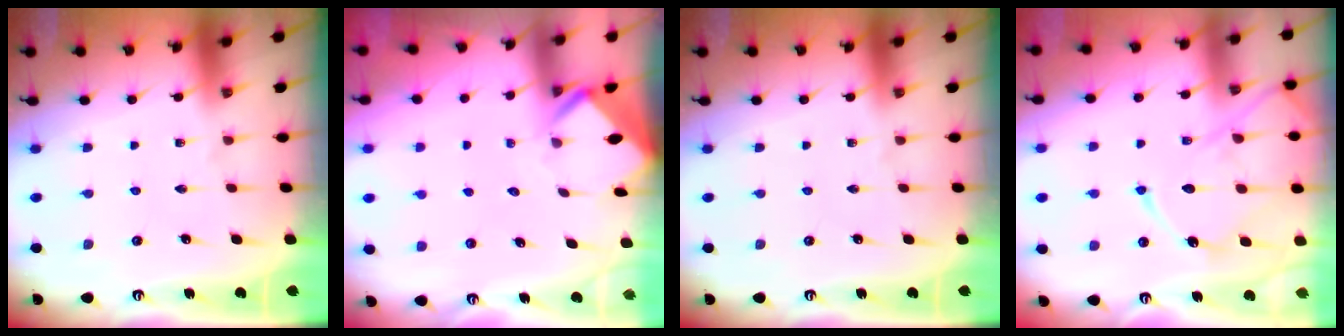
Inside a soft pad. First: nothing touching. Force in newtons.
{"total": 2.6, "press": 2.6, "slide": 0.1}
{"total": 0.0}
{"total": 14.9, "press": 14.8, "slide": 1.3}